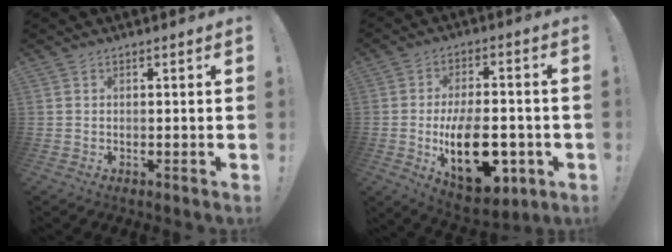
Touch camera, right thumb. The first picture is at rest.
{"total": 19.9, "force": [-5.4, 11.2, 15.5], "torque": [-0.249, 0.019, -0.077]}